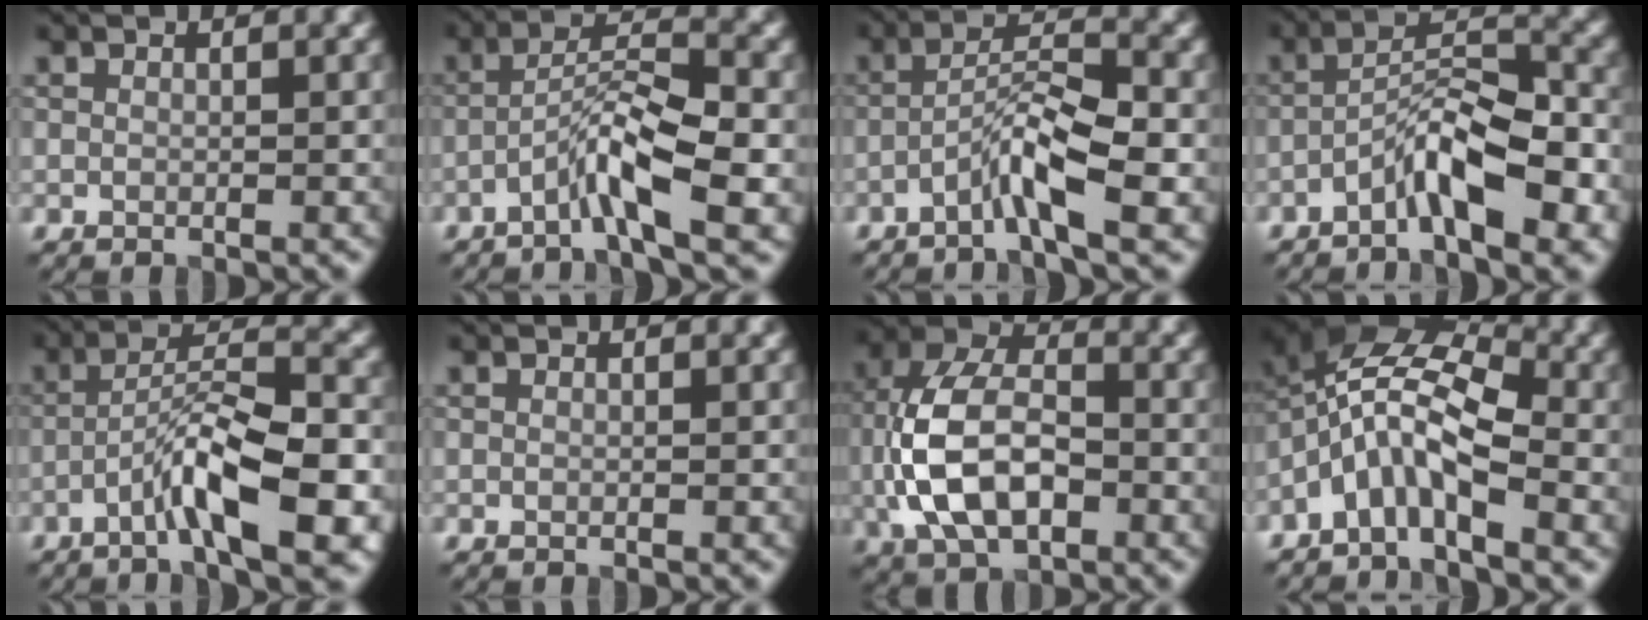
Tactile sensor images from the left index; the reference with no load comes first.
{"total": 5.5, "force": [-2.8, 0.8, 4.7], "torque": [-0.084, 0.016, -0.059]}
{"total": 4.9, "force": [-2.6, 0.7, 4.2], "torque": [-0.075, 0.018, -0.056]}
{"total": 6.3, "force": [-3.4, 1.7, 5.0], "torque": [-0.087, 0.017, -0.064]}
{"total": 7.4, "force": [-3.4, 1.4, 6.5], "torque": [-0.116, 0.019, -0.061]}
{"total": 0.0}
{"total": 9.2, "force": [-1.4, 5.4, 7.4], "torque": [-0.148, 0.014, -0.034]}
{"total": 6.2, "force": [-2.9, 2.5, 5.0], "torque": [-0.095, 0.015, -0.072]}